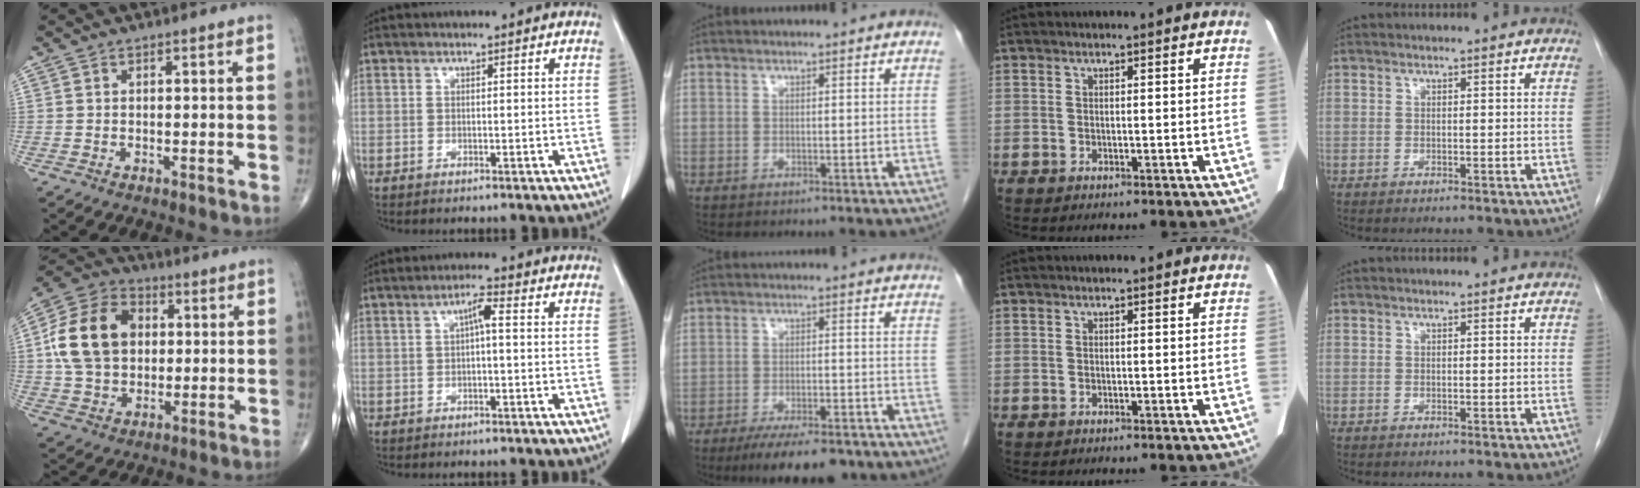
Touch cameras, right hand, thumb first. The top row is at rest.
{"thumb": {"total": 16.8, "force": [2.2, 12.6, 10.9], "torque": [-0.184, 0.017, 0.036]}, "index": {"total": 2.7, "force": [0.3, 0.4, 2.7], "torque": [-0.046, 0.007, 0.005]}, "middle": {"total": 9.9, "force": [-7.5, 2.8, 5.9], "torque": [-0.083, -0.010, -0.110]}}